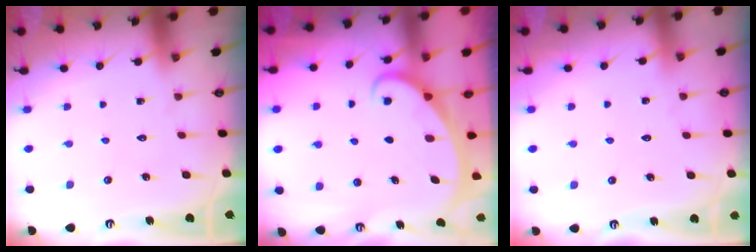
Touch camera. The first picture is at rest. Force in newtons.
{"total": 2.2, "press": 2.2, "slide": 0.3}
{"total": 2.2, "press": 2.2, "slide": 0.3}